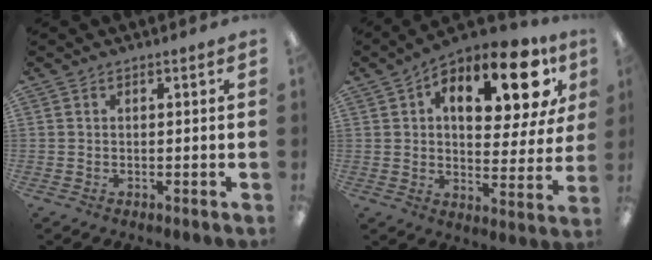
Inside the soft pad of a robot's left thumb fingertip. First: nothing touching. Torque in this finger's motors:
{"motor_torque": [1.01, 1.10, 1.40, -1.37, 0.50]}